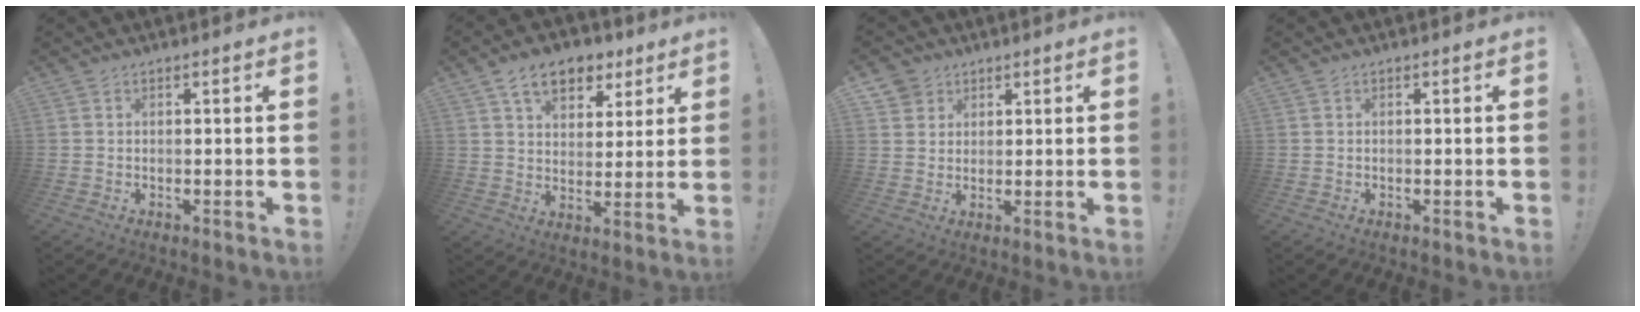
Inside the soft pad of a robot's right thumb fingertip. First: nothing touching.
{"total": 11.8, "force": [6.7, 7.6, 6.0], "torque": [-0.090, -0.027, 0.126]}
{"total": 4.7, "force": [2.5, 3.9, 0.2], "torque": [0.001, -0.019, 0.049]}
{"total": 0.0}